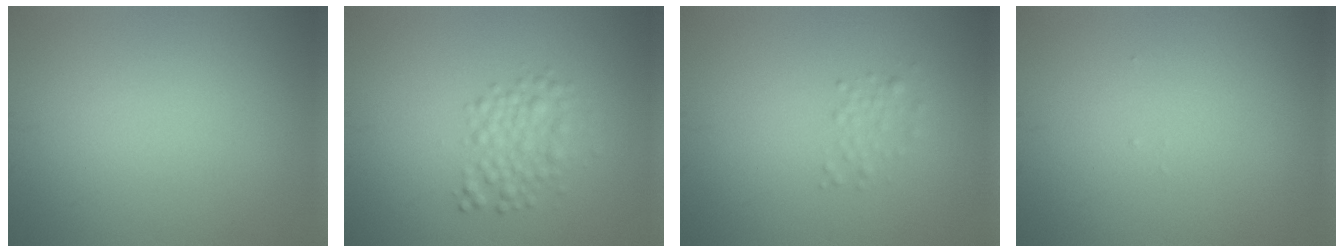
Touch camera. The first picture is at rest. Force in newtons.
{"total": 2.7, "press": 2.7, "slide": 0.1}
{"total": 1.5, "press": 1.5, "slide": 0.0}
{"total": 0.0}